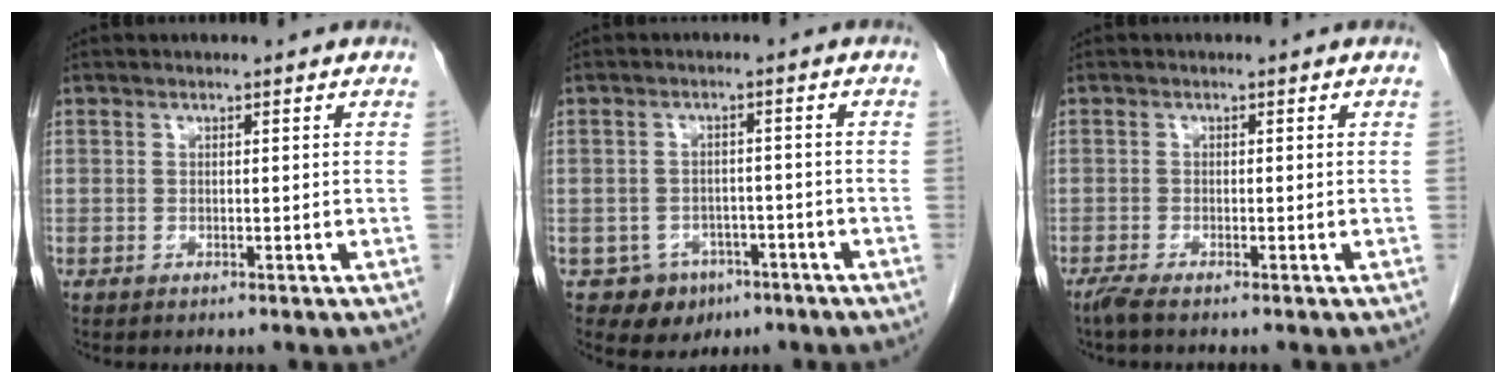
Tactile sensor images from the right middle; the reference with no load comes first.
{"total": 5.1, "force": [-2.9, 4.1, 0.9], "torque": [-0.008, 0.012, -0.032]}
{"total": 1.9, "force": [-1.6, 0.0, 1.1], "torque": [-0.029, -0.008, -0.032]}